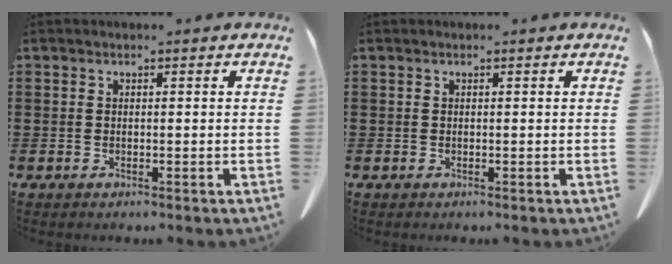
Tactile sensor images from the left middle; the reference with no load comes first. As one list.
[{"total": 0.0}]